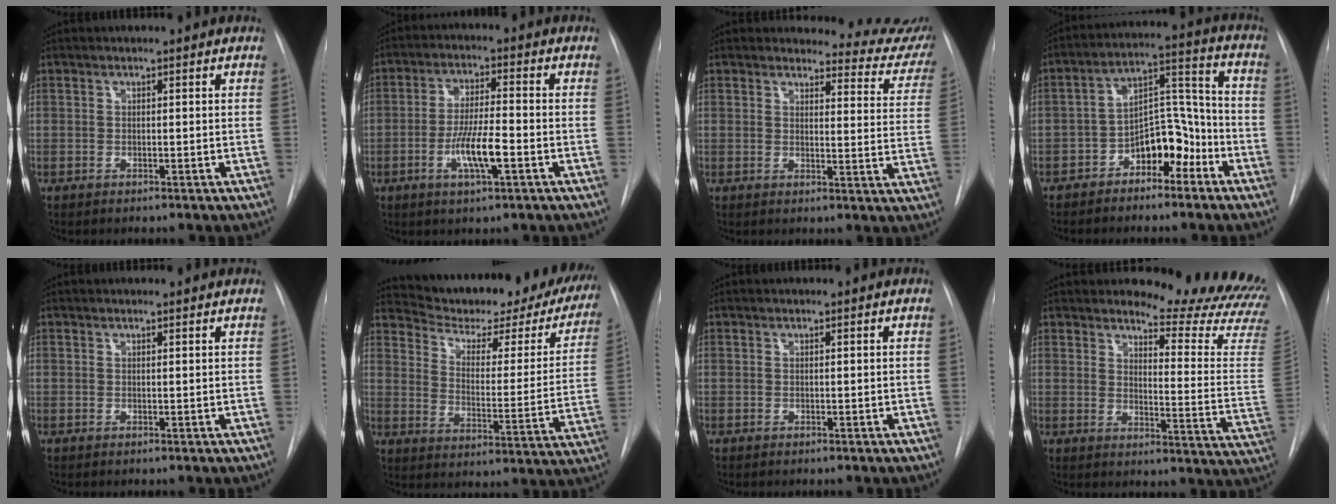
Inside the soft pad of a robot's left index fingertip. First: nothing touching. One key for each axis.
{"total": 7.5, "fx": -2.6, "fy": 1.1, "fz": 6.9, "tx": -0.134, "ty": -0.003, "tz": -0.048}
{"total": 11.8, "fx": 11.6, "fy": 1.8, "fz": 0.7, "tx": 0.027, "ty": -0.087, "tz": 0.097}
{"total": 9.7, "fx": -5.4, "fy": 4.9, "fz": 6.4, "tx": -0.104, "ty": 0.039, "tz": -0.086}
{"total": 0.9, "fx": 0.9, "fy": 0.1, "fz": 0.1, "tx": -0.008, "ty": 0.008, "tz": 0.013}
{"total": 26.4, "fx": 23.0, "fy": 6.4, "fz": 11.3, "tx": -0.163, "ty": -0.051, "tz": 0.282}
{"total": 0.0}
{"total": 17.6, "fx": 16.9, "fy": 1.0, "fz": 4.9, "tx": -0.051, "ty": -0.150, "tz": 0.177}